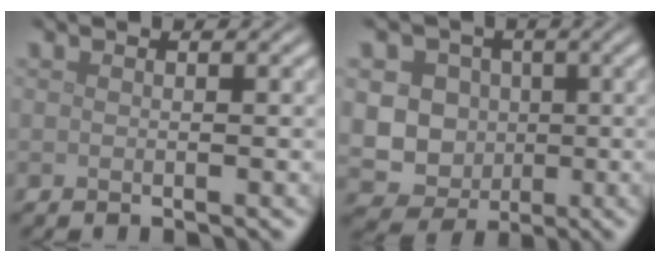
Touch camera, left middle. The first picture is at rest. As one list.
[{"total": 10.8, "force": [0.5, 10.0, 4.0], "torque": [-0.074, 0.019, -0.010]}]